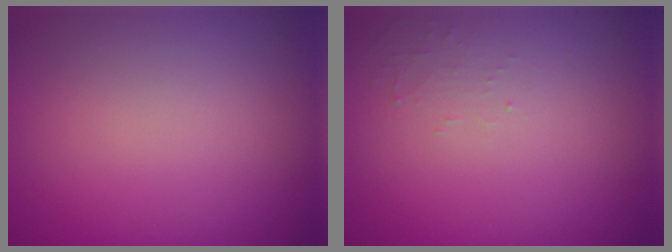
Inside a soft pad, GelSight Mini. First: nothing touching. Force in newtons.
{"total": 1.1, "press": 1.1, "slide": 0.2}